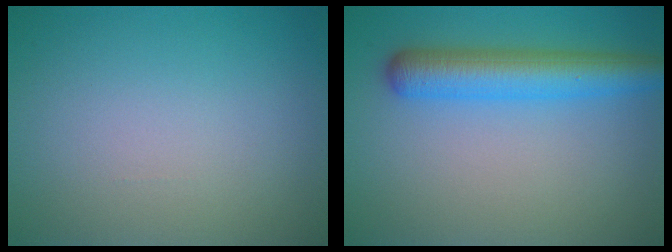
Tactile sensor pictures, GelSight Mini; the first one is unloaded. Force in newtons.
{"total": 5.3, "press": 5.3, "slide": 0.2}